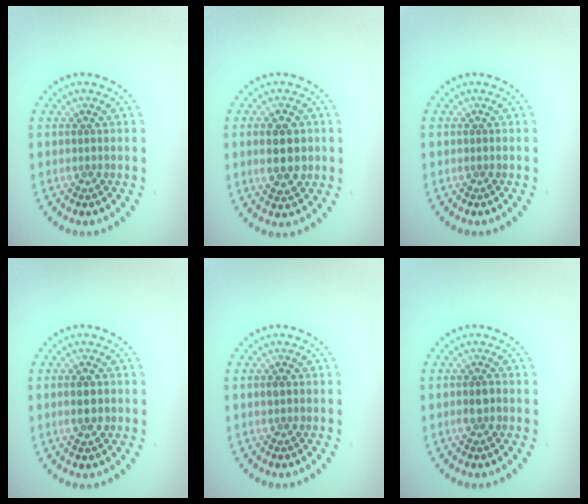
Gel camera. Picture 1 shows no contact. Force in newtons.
{"total": 4.1, "press": 4.1, "slide": 0.1}
{"total": 0.0}
{"total": 1.6, "press": 1.6, "slide": 0.2}
{"total": 0.7, "press": 0.7, "slide": 0.0}
{"total": 1.3, "press": 1.3, "slide": 0.3}